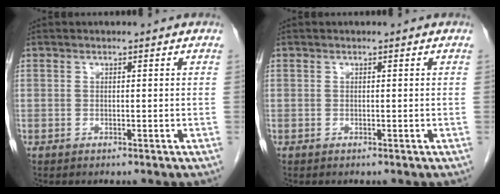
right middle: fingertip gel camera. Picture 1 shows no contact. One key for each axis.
{"total": 0.0}